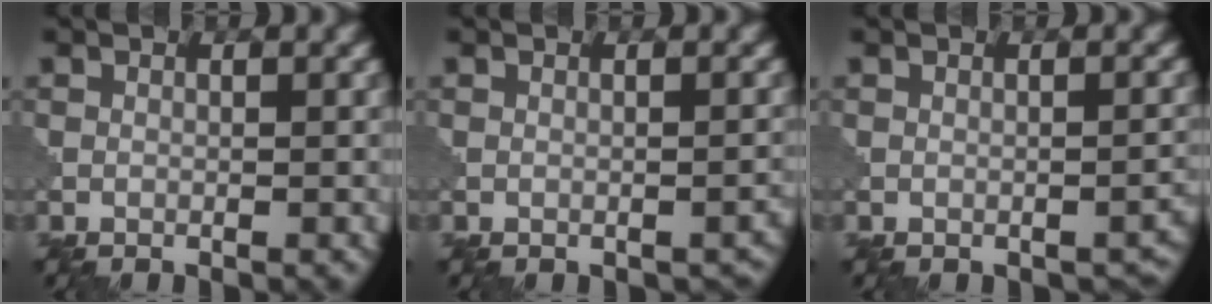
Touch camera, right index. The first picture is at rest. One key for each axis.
{"total": 0.8, "fx": -0.3, "fy": 0.6, "fz": 0.5, "tx": -0.010, "ty": -0.007, "tz": -0.002}
{"total": 1.2, "fx": -0.6, "fy": 0.7, "fz": 0.7, "tx": -0.011, "ty": -0.008, "tz": -0.004}